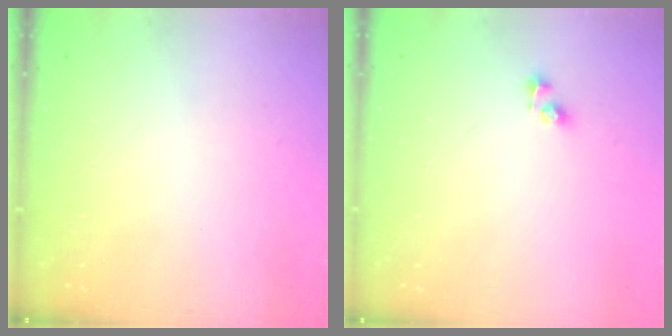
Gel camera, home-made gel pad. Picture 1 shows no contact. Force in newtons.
{"total": 3.8, "press": 3.8, "slide": 0.2}